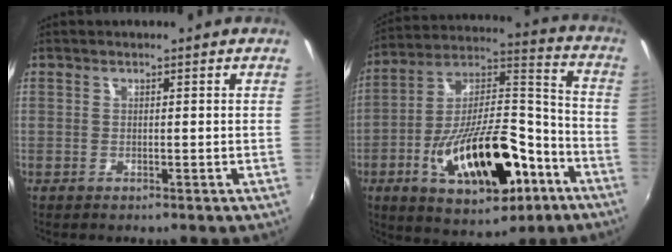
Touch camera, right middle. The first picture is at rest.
{"total": 23.1, "force": [-9.9, 9.8, 18.5], "torque": [-0.319, 0.008, -0.146]}